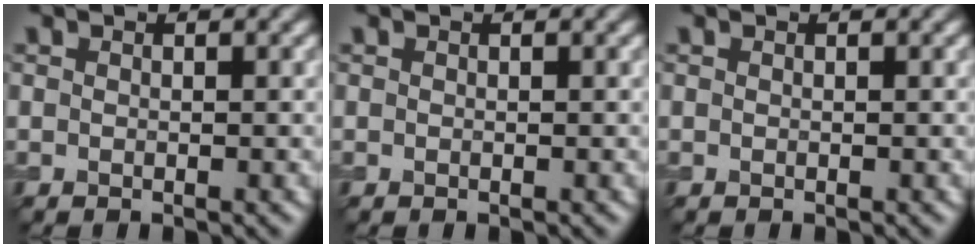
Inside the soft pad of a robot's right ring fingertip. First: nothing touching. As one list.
[{"total": 0.0}, {"total": 0.0}]